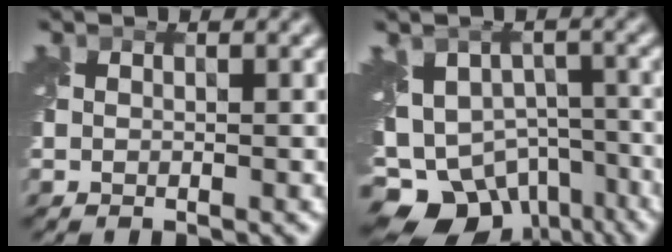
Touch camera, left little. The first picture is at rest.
{"total": 13.2, "force": [-8.4, 8.4, 5.8], "torque": [-0.100, -0.030, -0.109]}